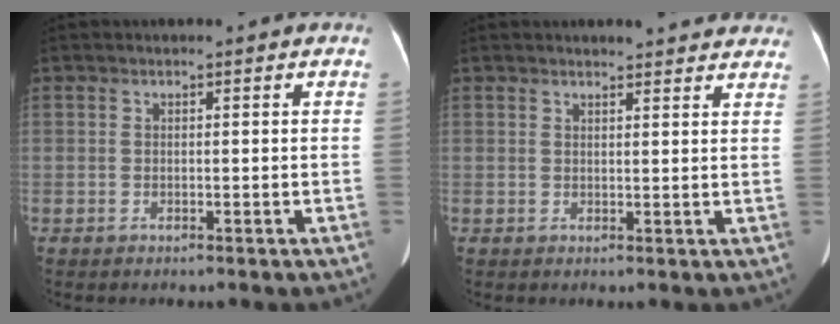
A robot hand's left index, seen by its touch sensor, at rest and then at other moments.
{"total": 9.3, "force": [8.6, 1.8, 3.0], "torque": [-0.020, 0.002, 0.082]}